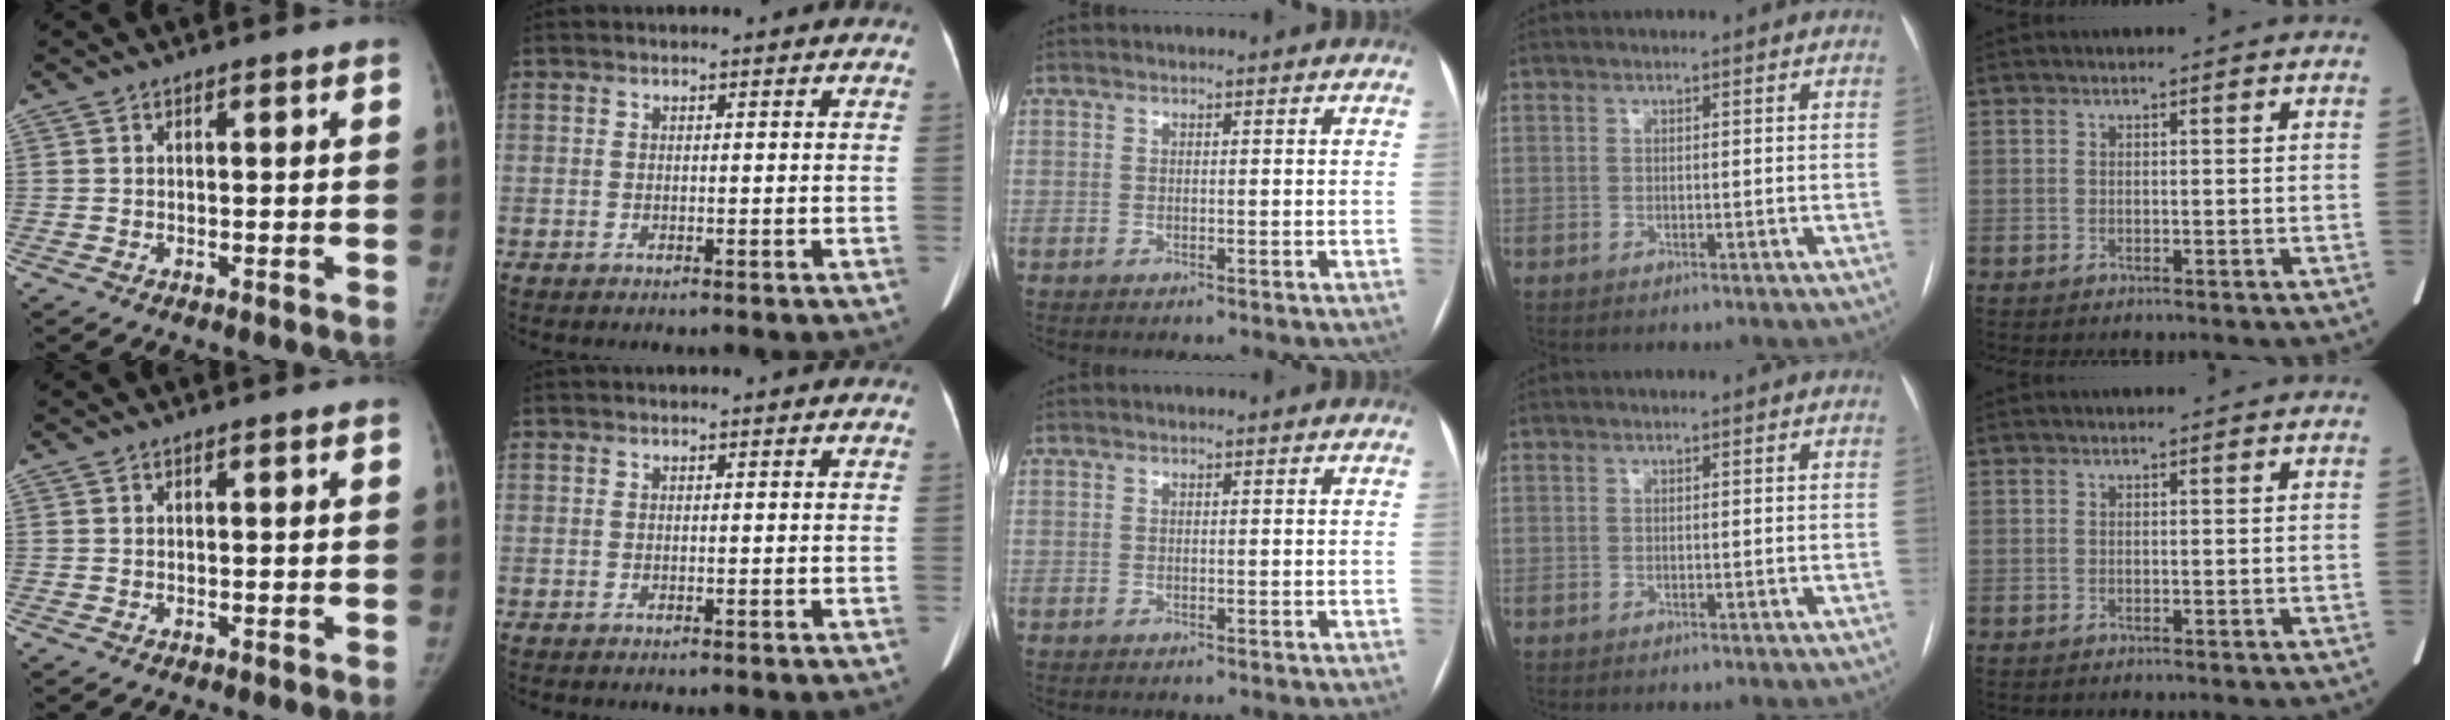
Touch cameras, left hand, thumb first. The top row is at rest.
{}